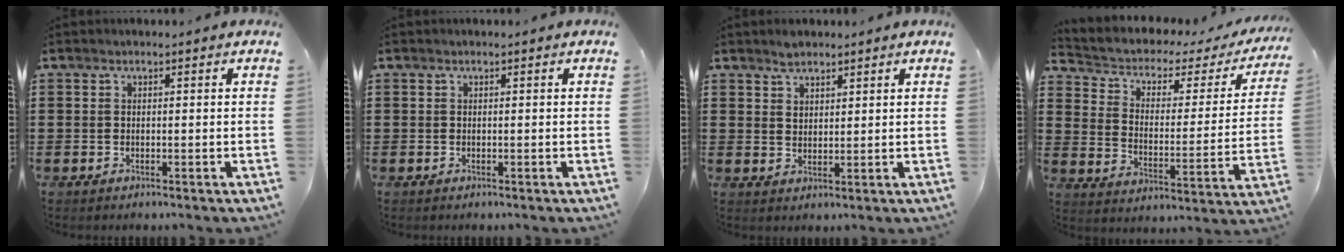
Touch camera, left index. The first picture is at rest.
{"total": 0.0}
{"total": 2.6, "force": [2.3, 1.3, 0.5], "torque": [-0.006, 0.000, 0.042]}
{"total": 2.9, "force": [1.5, 1.8, 1.6], "torque": [-0.048, -0.018, 0.015]}